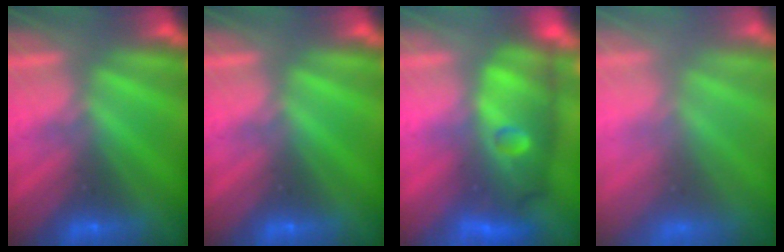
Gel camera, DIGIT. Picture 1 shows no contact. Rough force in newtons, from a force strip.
{"total": 0.0}
{"total": 7.8}
{"total": 8.7}